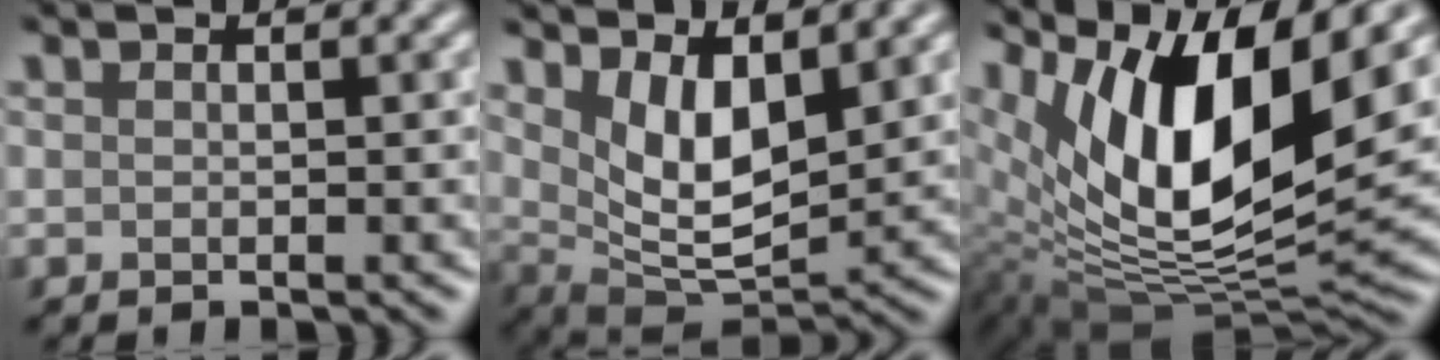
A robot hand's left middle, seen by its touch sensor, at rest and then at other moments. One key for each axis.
{"total": 5.9, "fx": 2.4, "fy": 2.6, "fz": 4.6, "tx": -0.095, "ty": -0.020, "tz": 0.047}
{"total": 14.0, "fx": 6.5, "fy": 5.2, "fz": 11.3, "tx": -0.200, "ty": 0.000, "tz": 0.116}